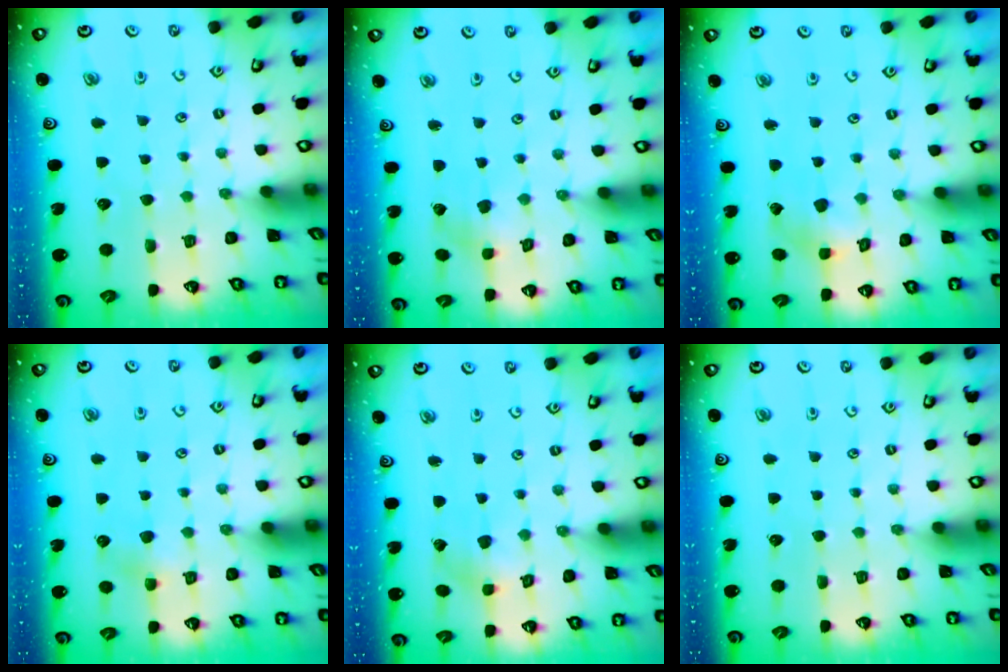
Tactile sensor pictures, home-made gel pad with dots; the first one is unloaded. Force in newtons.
{"total": 2.6, "press": 2.6, "slide": 0.4}
{"total": 4.0, "press": 4.0, "slide": 0.4}
{"total": 4.0, "press": 4.0, "slide": 0.4}
{"total": 2.6, "press": 2.6, "slide": 0.1}
{"total": 0.0}